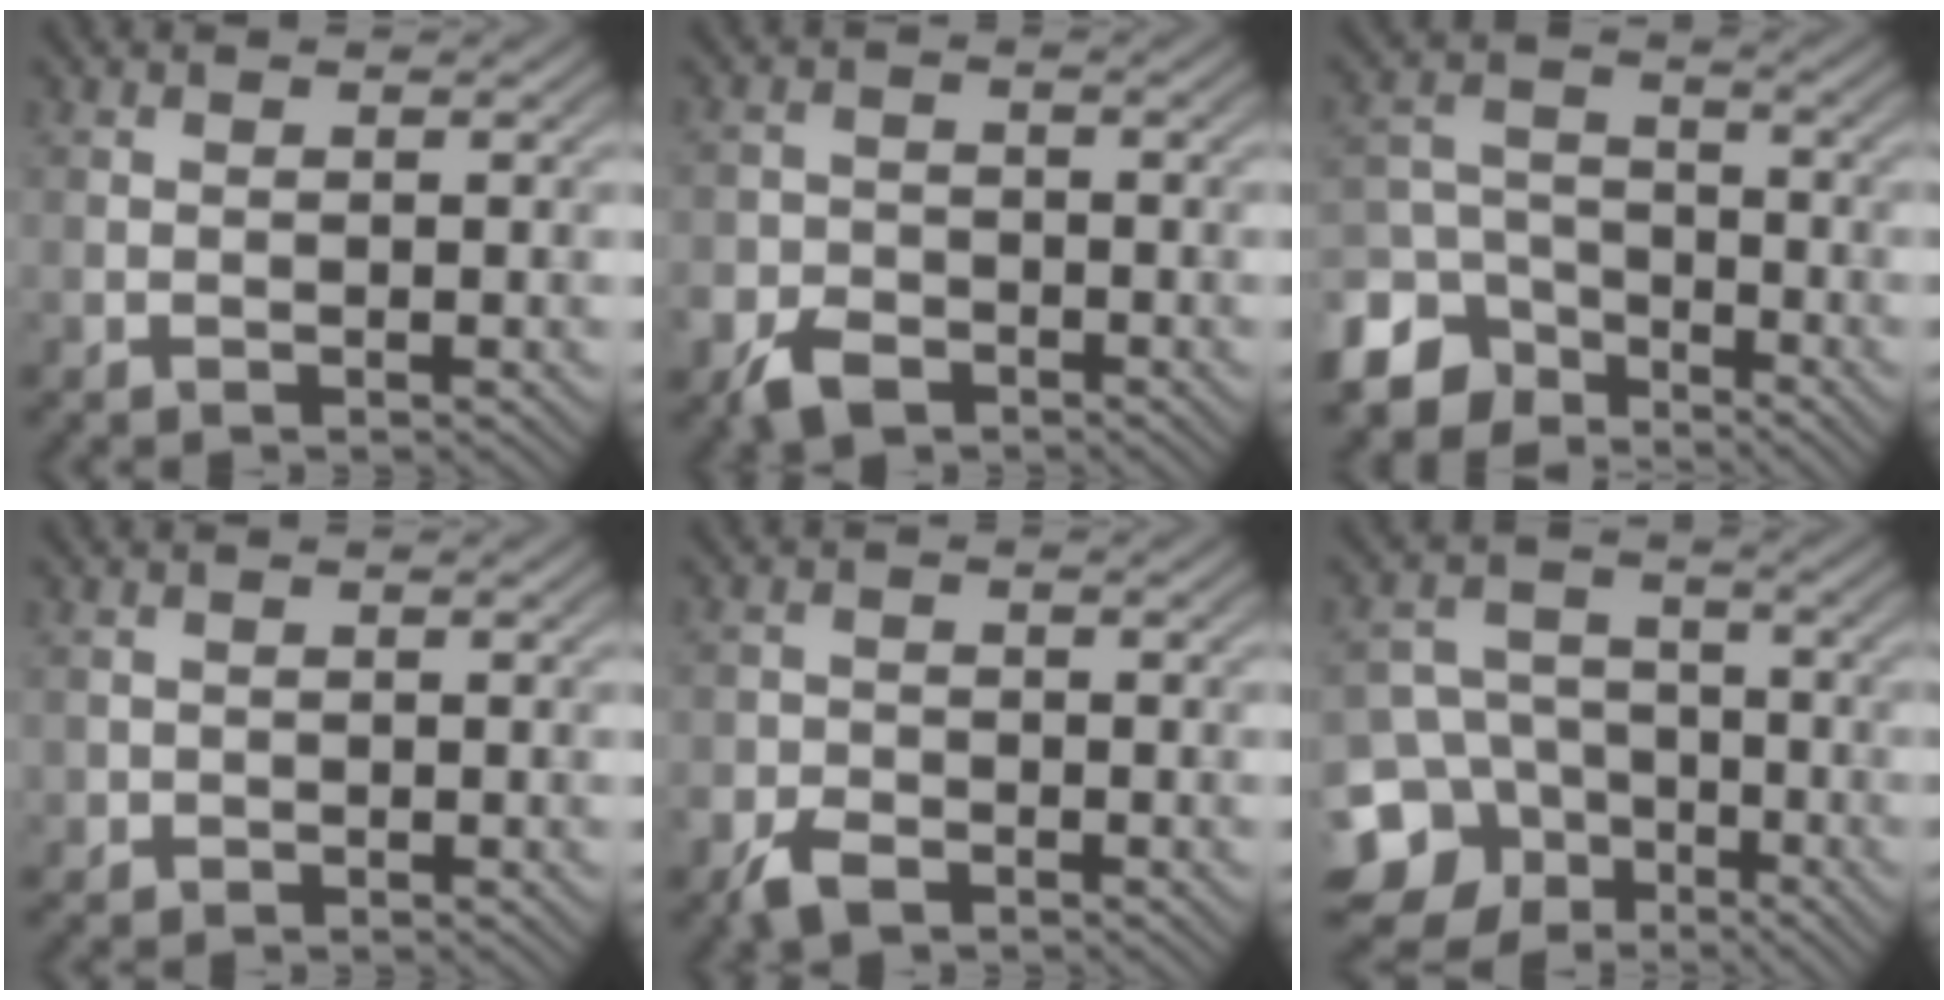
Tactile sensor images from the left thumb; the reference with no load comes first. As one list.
[{"total": 4.6, "force": [-2.9, 2.9, 1.9], "torque": [-0.043, -0.007, -0.062]}, {"total": 8.3, "force": [-5.7, 5.1, 3.2], "torque": [-0.075, -0.010, -0.128]}, {"total": 1.1, "force": [-0.3, 1.1, 0.1], "torque": [0.002, -0.006, -0.008]}, {"total": 3.7, "force": [-2.5, 2.2, 1.7], "torque": [-0.036, -0.008, -0.055]}, {"total": 12.6, "force": [-5.8, 10.5, 3.8], "torque": [-0.114, -0.029, -0.111]}]